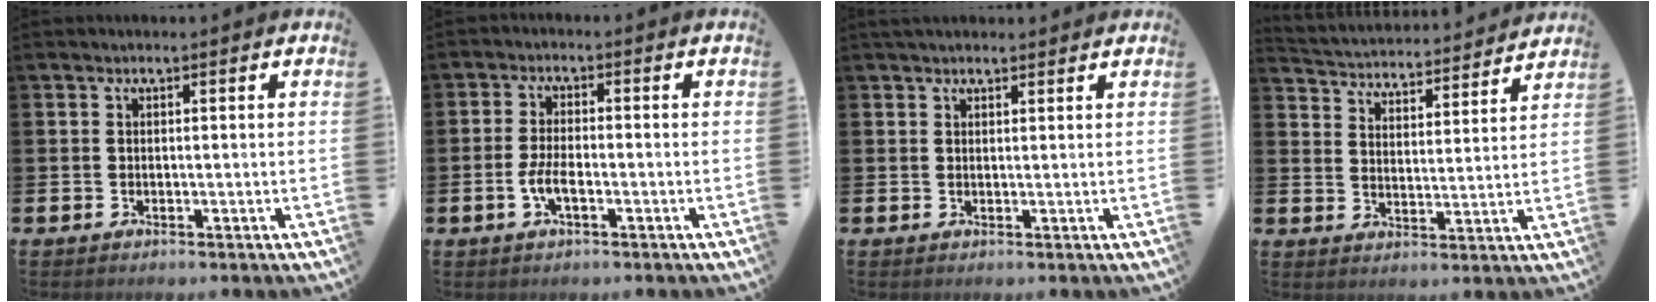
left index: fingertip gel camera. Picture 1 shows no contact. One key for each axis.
{"total": 3.4, "fx": -1.2, "fy": 1.3, "fz": 2.9, "tx": -0.060, "ty": 0.004, "tz": -0.023}
{"total": 1.7, "fx": 1.5, "fy": 0.5, "fz": 0.4, "tx": 0.001, "ty": 0.000, "tz": 0.026}
{"total": 4.2, "fx": 4.2, "fy": 0.7, "fz": 0.0, "tx": -0.024, "ty": -0.041, "tz": 0.068}